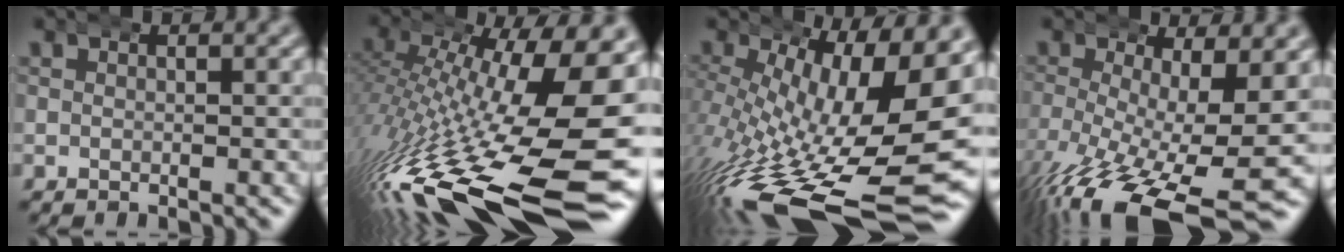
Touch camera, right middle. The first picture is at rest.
{"total": 16.9, "force": [-7.3, 6.1, 14.0], "torque": [-0.244, -0.056, -0.073]}
{"total": 13.6, "force": [-4.8, 4.9, 11.8], "torque": [-0.191, -0.049, -0.041]}
{"total": 8.8, "force": [-4.4, 2.8, 7.1], "torque": [-0.147, -0.054, -0.038]}